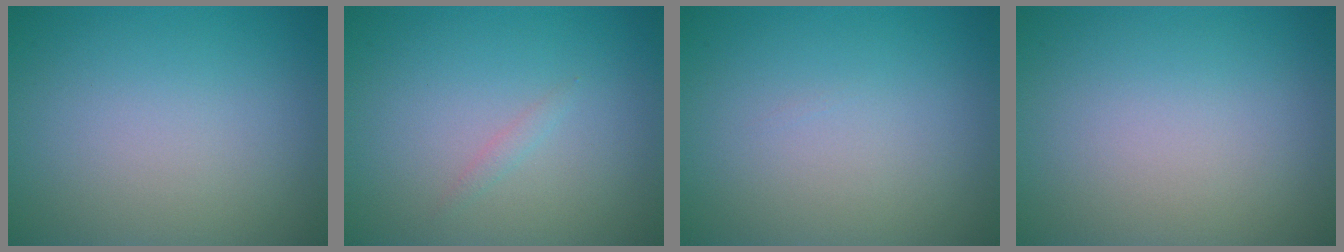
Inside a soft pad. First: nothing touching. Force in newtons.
{"total": 0.6, "press": 0.6, "slide": 0.1}
{"total": 0.0}
{"total": 0.0}